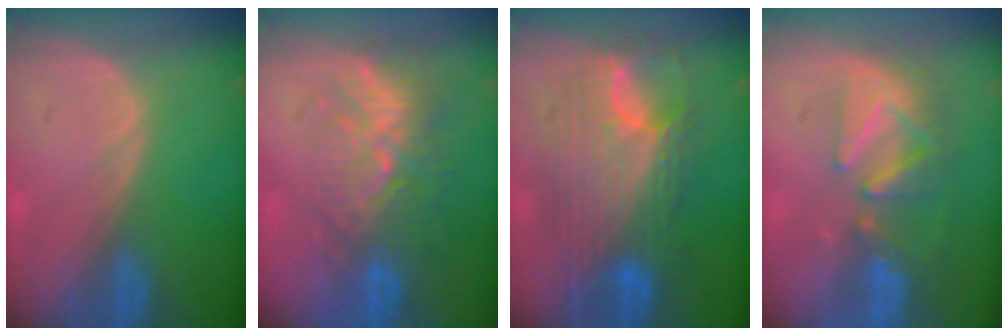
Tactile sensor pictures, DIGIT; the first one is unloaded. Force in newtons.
{"total": 9.4, "press": 8.7, "slide": 3.5}
{"total": 11.8, "press": 11.7, "slide": 1.1}
{"total": 8.4, "press": 7.8, "slide": 3.2}